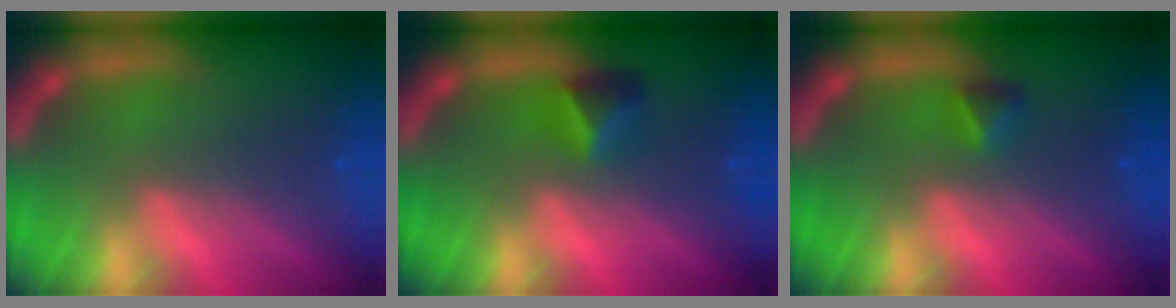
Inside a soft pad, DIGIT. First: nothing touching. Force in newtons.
{"total": 2.4}
{"total": 1.4}